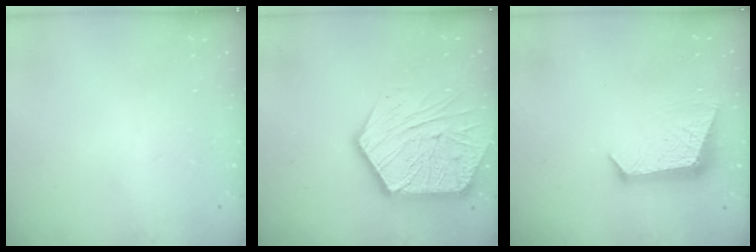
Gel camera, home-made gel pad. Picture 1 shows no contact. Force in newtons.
{"total": 19.8, "press": 19.7, "slide": 1.9}
{"total": 9.8, "press": 9.8, "slide": 0.1}